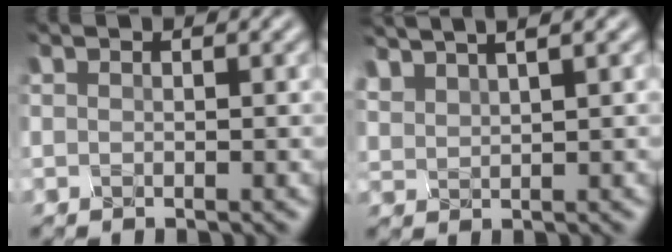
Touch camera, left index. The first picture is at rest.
{"total": 4.3, "force": [3.4, 1.0, 2.4], "torque": [-0.071, 0.021, 0.058]}